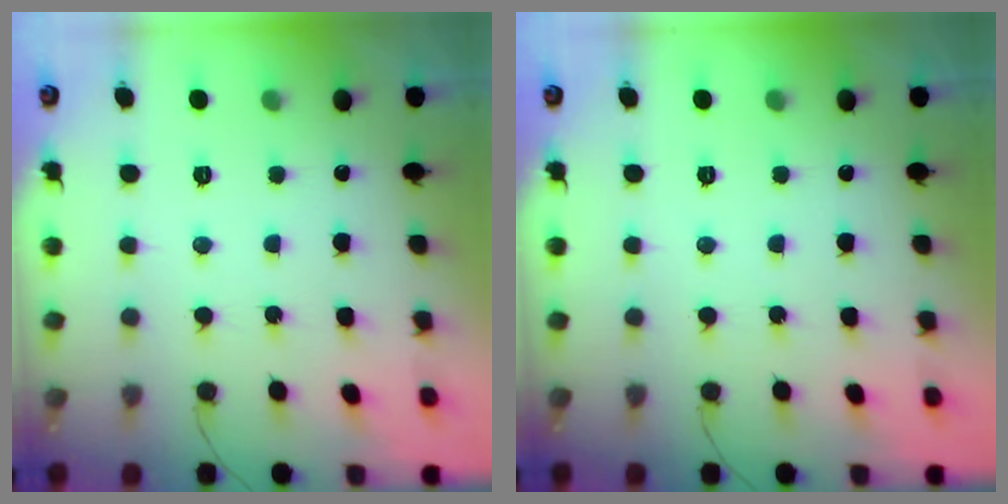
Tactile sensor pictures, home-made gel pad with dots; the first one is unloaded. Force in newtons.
{"total": 0.0}